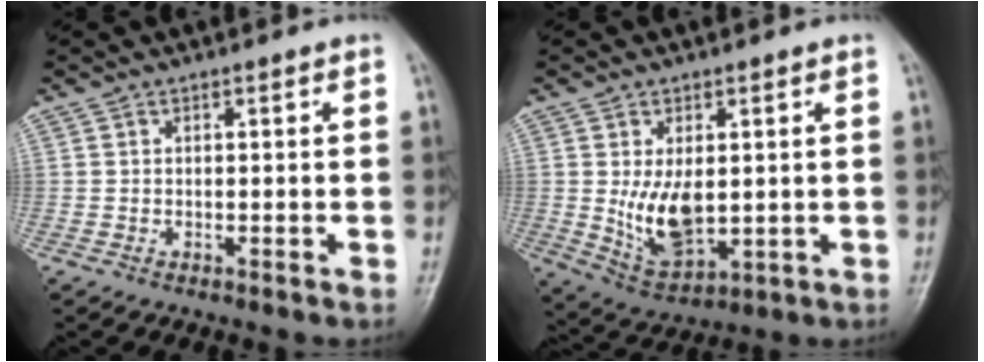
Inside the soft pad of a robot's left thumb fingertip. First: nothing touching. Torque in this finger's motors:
{"motor_torque": [1.37, 2.02, 1.06, -0.09, 0.27]}